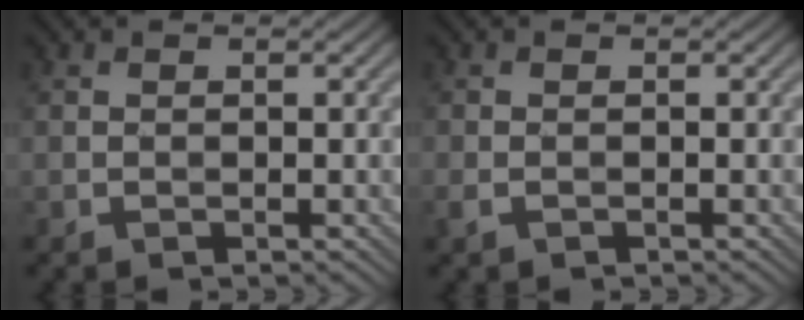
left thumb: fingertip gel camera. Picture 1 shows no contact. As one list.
[{"total": 1.3, "force": [-0.8, 0.6, 0.8], "torque": [-0.022, -0.004, -0.018]}]